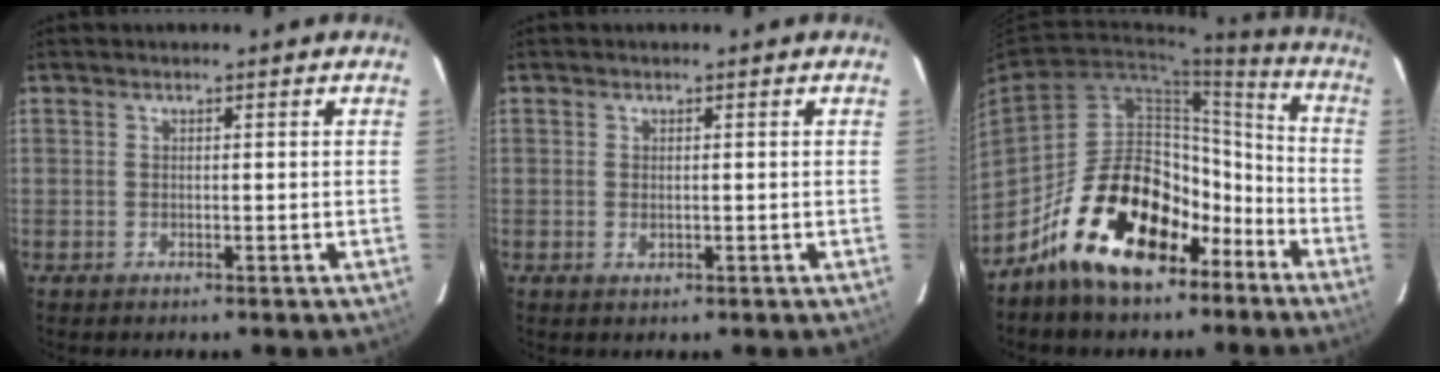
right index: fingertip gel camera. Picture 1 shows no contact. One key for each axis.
{"total": 1.0, "fx": -0.1, "fy": 0.7, "fz": 0.7, "tx": -0.013, "ty": 0.001, "tz": -0.001}
{"total": 21.4, "fx": -13.6, "fy": 11.3, "fz": 12.2, "tx": -0.209, "ty": 0.044, "tz": -0.204}